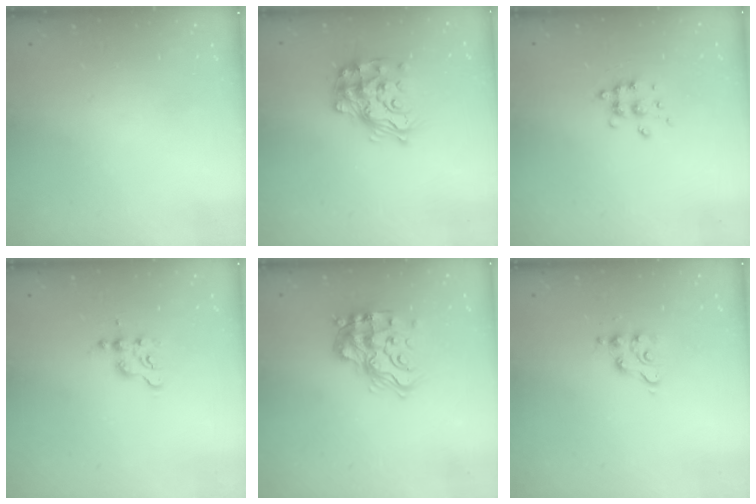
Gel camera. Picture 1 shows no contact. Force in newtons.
{"total": 16.7, "press": 16.6, "slide": 1.1}
{"total": 6.5, "press": 6.5, "slide": 0.6}
{"total": 3.0, "press": 3.0, "slide": 0.4}
{"total": 15.4, "press": 15.3, "slide": 1.7}
{"total": 5.1, "press": 5.0, "slide": 0.5}